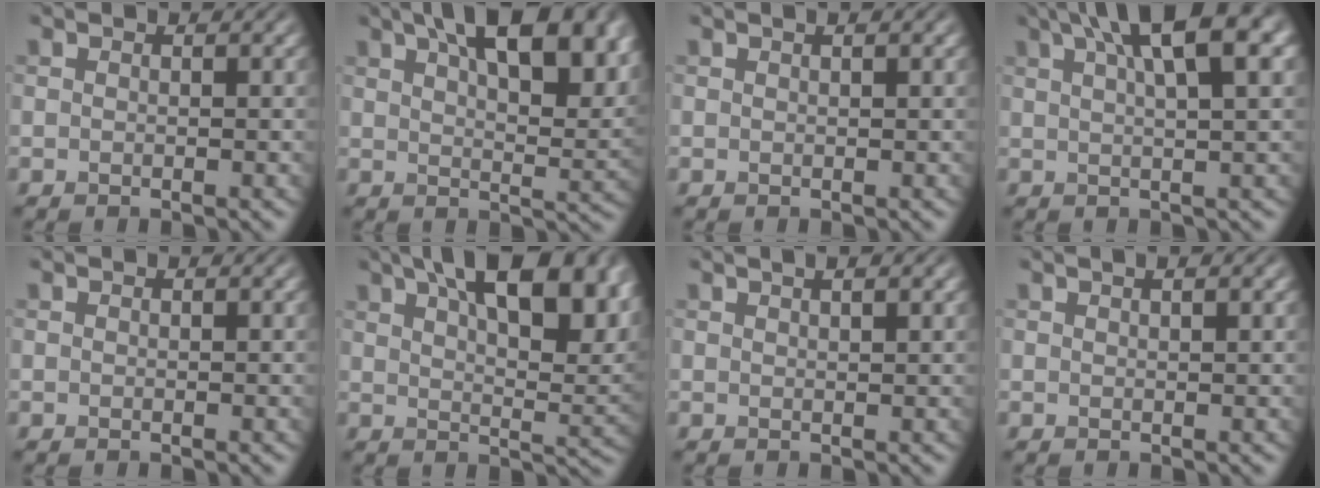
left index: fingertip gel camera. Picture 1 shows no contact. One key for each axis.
{"total": 12.5, "fx": 6.6, "fy": 5.2, "fz": 9.3, "tx": -0.105, "ty": 0.019, "tz": 0.095}
{"total": 0.9, "fx": 0.7, "fy": 0.2, "fz": 0.6, "tx": -0.002, "ty": -0.001, "tz": 0.007}
{"total": 9.2, "fx": 4.6, "fy": 2.5, "fz": 7.6, "tx": -0.078, "ty": 0.033, "tz": 0.061}
{"total": 0.0}
{"total": 14.1, "fx": 7.5, "fy": 5.8, "fz": 10.5, "tx": -0.120, "ty": 0.022, "tz": 0.111}
{"total": 2.8, "fx": 1.8, "fy": 1.1, "fz": 1.8, "tx": 0.000, "ty": 0.011, "tz": 0.005}
{"total": 1.9, "fx": 1.2, "fy": 0.7, "fz": 1.3, "tx": 0.002, "ty": 0.002, "tz": 0.002}